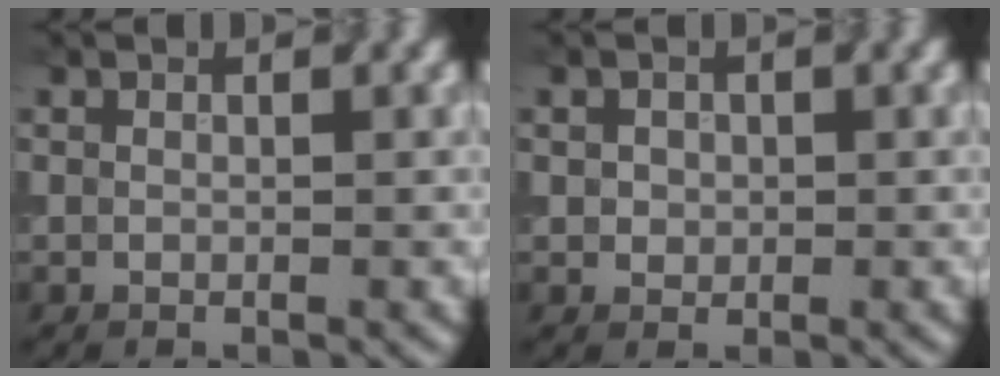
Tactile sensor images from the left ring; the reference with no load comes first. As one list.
[{"total": 1.1, "force": [0.2, 1.0, 0.3], "torque": [0.002, -0.003, 0.005]}]